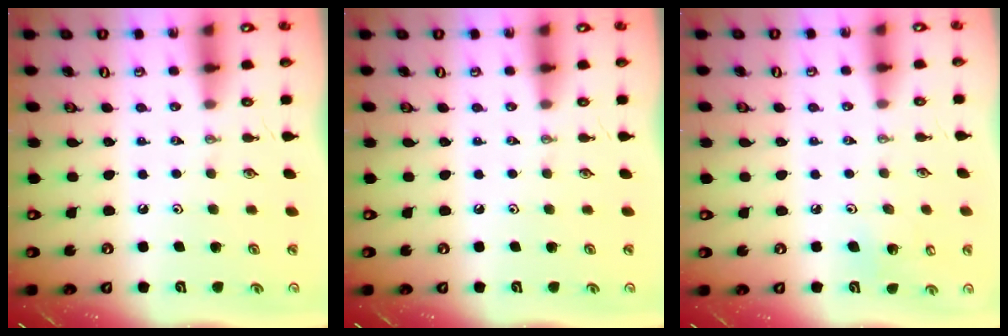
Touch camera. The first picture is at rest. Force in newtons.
{"total": 0.0}
{"total": 5.4, "press": 5.2, "slide": 1.6}